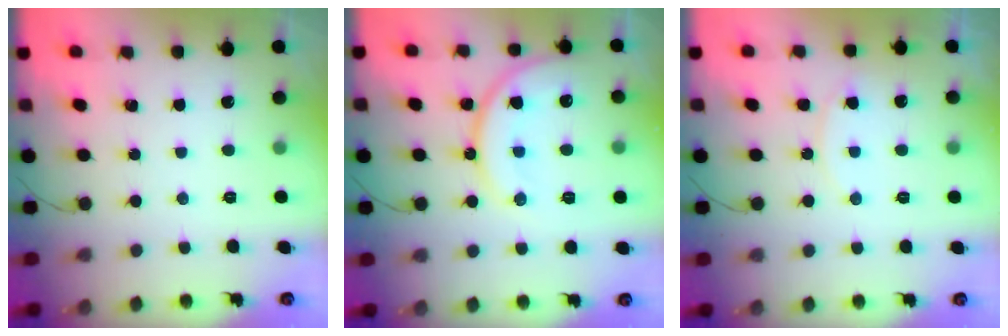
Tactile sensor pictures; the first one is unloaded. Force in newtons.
{"total": 14.8, "press": 14.7, "slide": 1.5}
{"total": 6.7, "press": 6.7, "slide": 0.6}